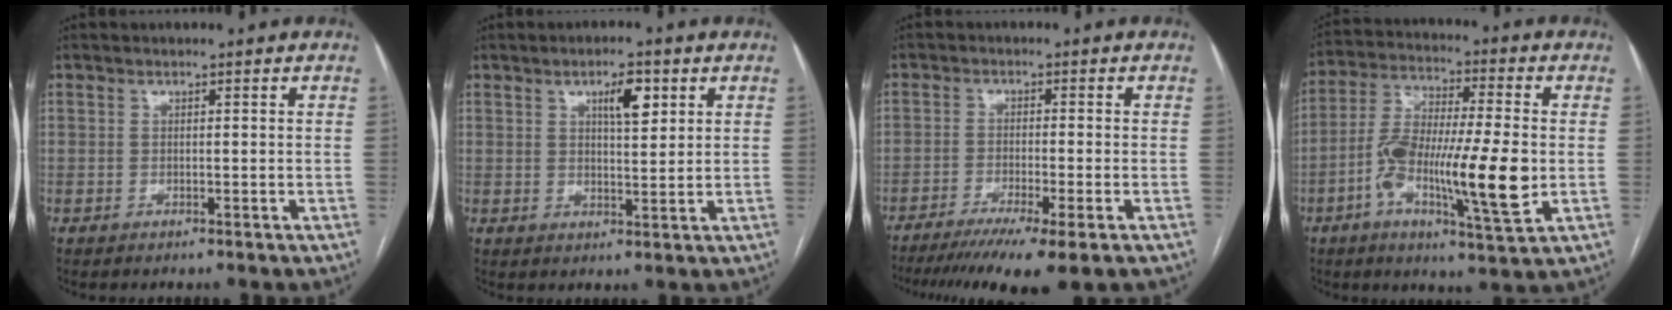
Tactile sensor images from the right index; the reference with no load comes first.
{"total": 5.0, "force": [2.3, 1.4, 4.2], "torque": [-0.070, 0.003, 0.038]}
{"total": 12.0, "force": [-8.7, 0.3, 8.4], "torque": [-0.127, -0.027, -0.135]}
{"total": 15.8, "force": [-3.1, 2.3, 15.3], "torque": [-0.283, -0.001, -0.055]}